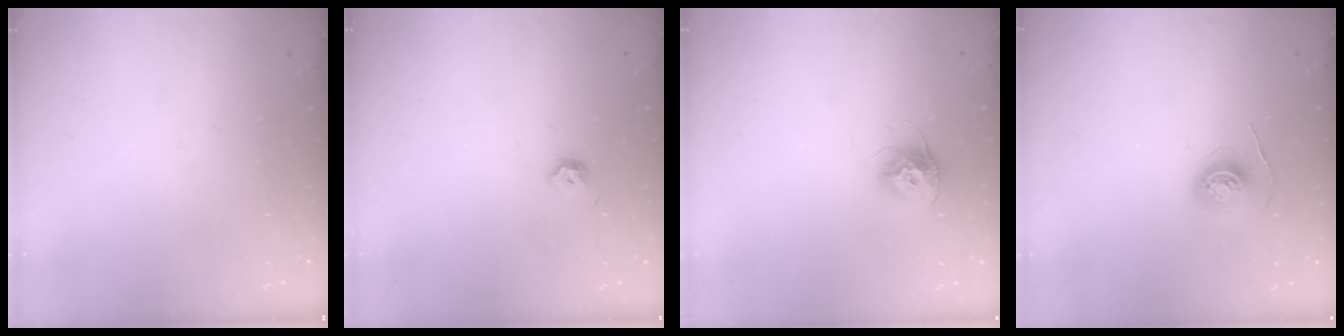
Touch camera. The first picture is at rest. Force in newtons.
{"total": 3.7, "press": 3.6, "slide": 0.9}
{"total": 9.5, "press": 9.5, "slide": 0.2}
{"total": 5.7, "press": 5.7, "slide": 0.5}